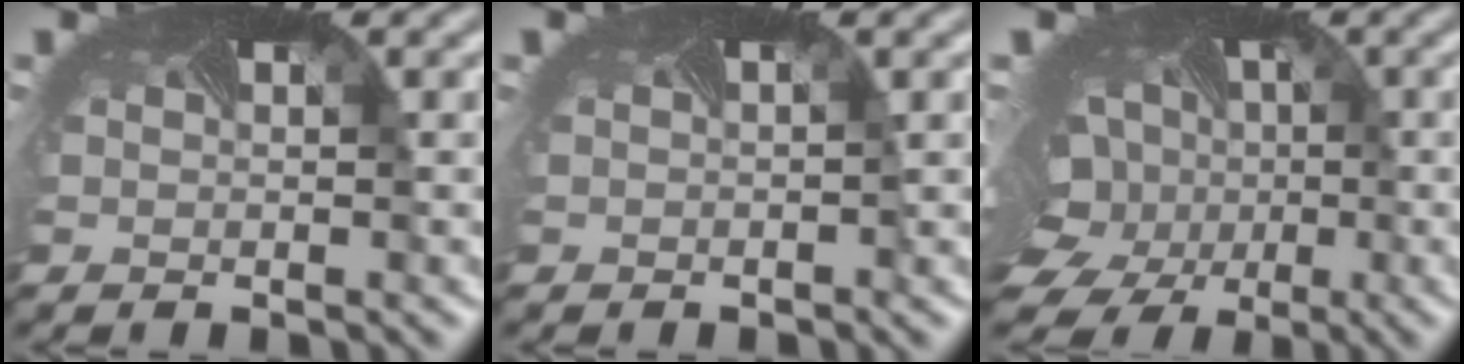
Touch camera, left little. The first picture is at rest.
{"total": 0.5, "force": [0.0, 0.3, 0.4], "torque": [0.001, 0.005, -0.003]}
{"total": 12.5, "force": [-1.8, 10.2, 7.0], "torque": [-0.142, -0.023, -0.028]}